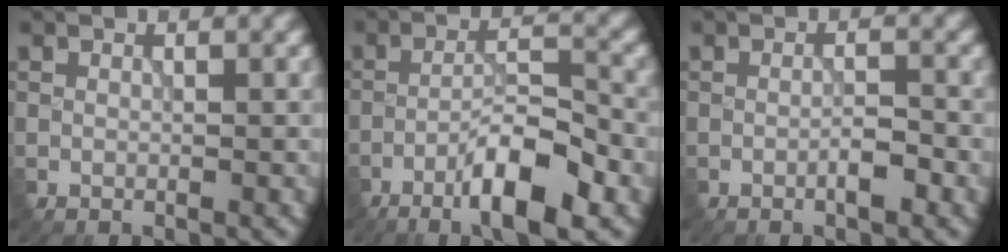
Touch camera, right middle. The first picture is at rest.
{"total": 6.7, "force": [-3.8, 1.3, 5.3], "torque": [-0.090, 0.010, -0.069]}
{"total": 1.8, "force": [-1.0, 0.4, 1.5], "torque": [-0.026, 0.003, -0.017]}